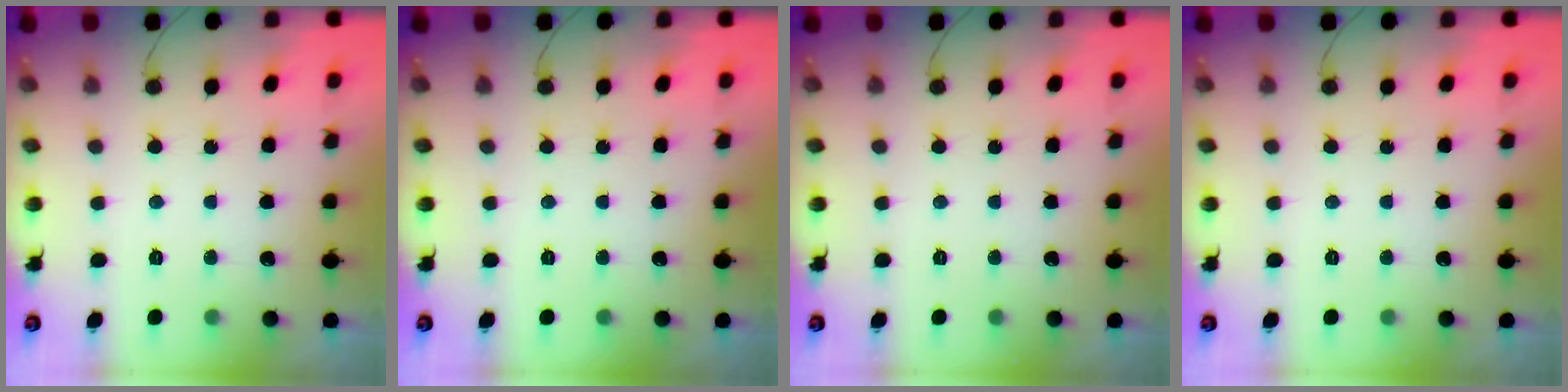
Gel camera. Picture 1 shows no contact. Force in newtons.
{"total": 0.0}
{"total": 0.0}
{"total": 0.0}